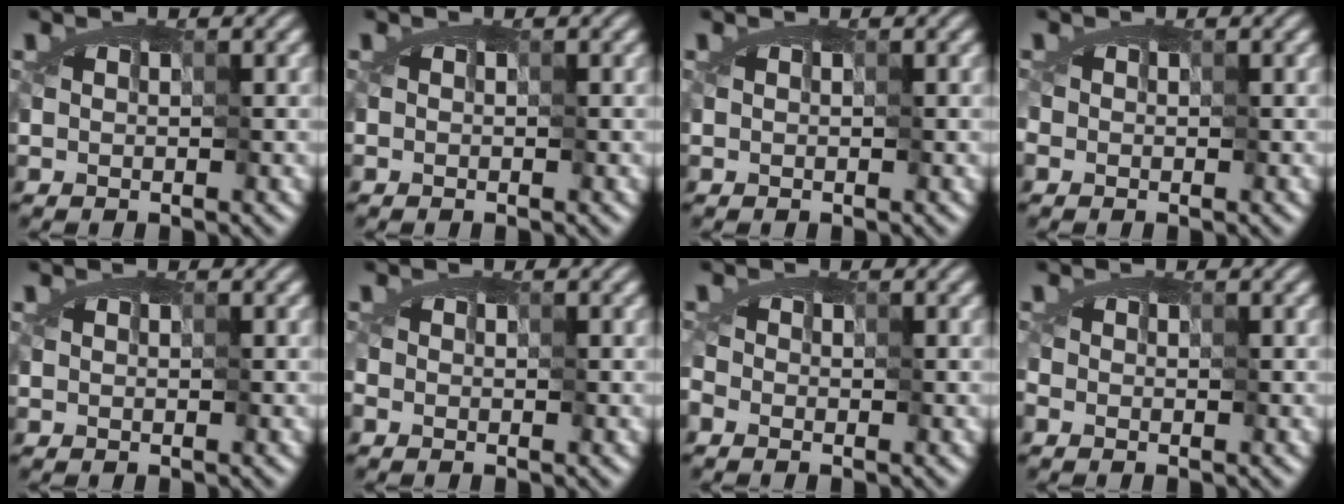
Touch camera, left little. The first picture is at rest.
{"total": 0.0}
{"total": 0.0}
{"total": 0.0}
{"total": 0.0}
{"total": 0.0}
{"total": 0.7, "force": [-0.1, 0.5, 0.4], "torque": [-0.011, -0.001, -0.003]}
{"total": 0.0}